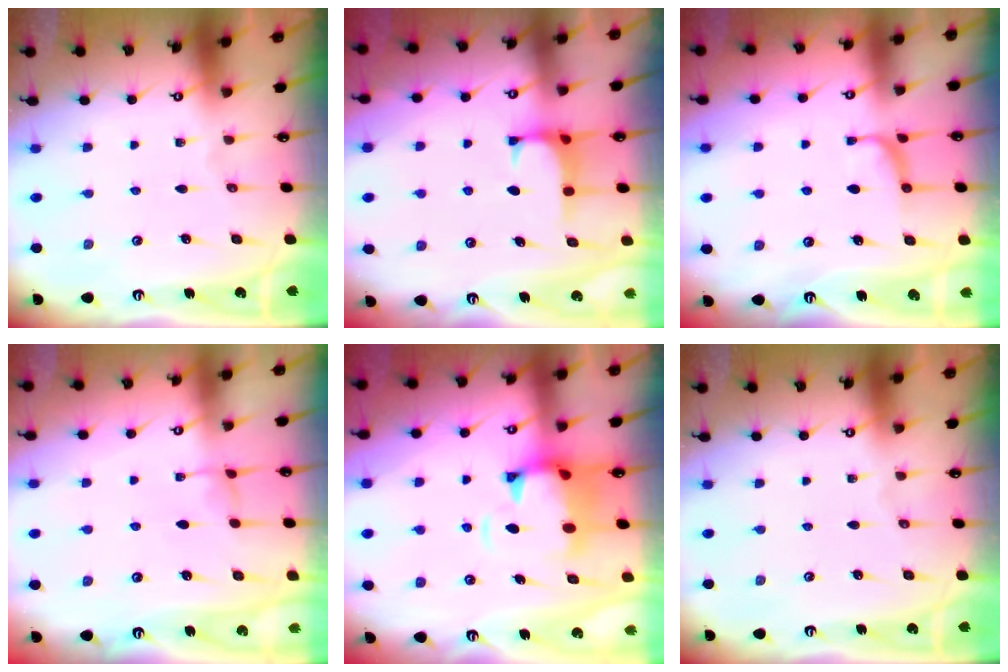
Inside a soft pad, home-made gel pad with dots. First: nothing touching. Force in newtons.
{"total": 0.5, "press": 0.4, "slide": 0.3}
{"total": 1.8, "press": 1.6, "slide": 0.7}
{"total": 2.1, "press": 2.1, "slide": 0.3}
{"total": 2.8, "press": 2.4, "slide": 1.4}
{"total": 0.0}